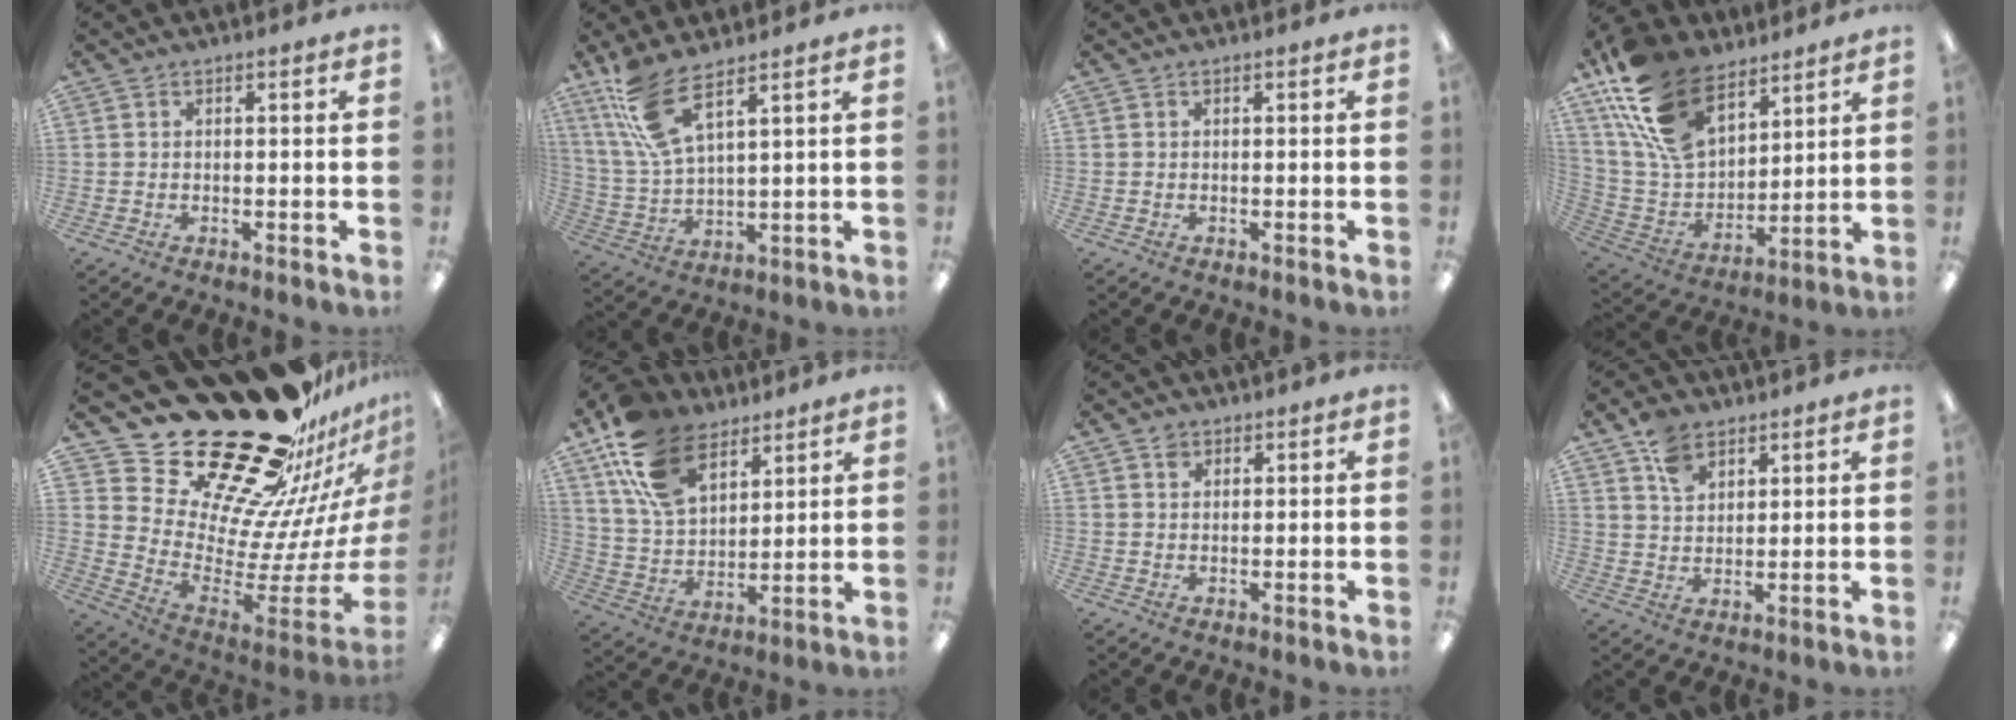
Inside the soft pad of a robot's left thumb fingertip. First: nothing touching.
{"total": 11.2, "force": [7.7, 3.0, 7.6], "torque": [-0.170, -0.029, 0.142]}
{"total": 0.0}
{"total": 22.0, "force": [13.9, 12.1, 12.0], "torque": [-0.266, -0.059, 0.262]}
{"total": 34.7, "force": [26.7, 14.2, 17.0], "torque": [-0.194, -0.237, 0.511]}
{"total": 17.5, "force": [10.7, 10.1, 9.5], "torque": [-0.201, -0.033, 0.203]}
{"total": 1.8, "force": [1.2, 1.2, 0.5], "torque": [-0.004, -0.003, 0.021]}
{"total": 7.4, "force": [4.9, 4.5, 3.2], "torque": [-0.063, -0.012, 0.093]}